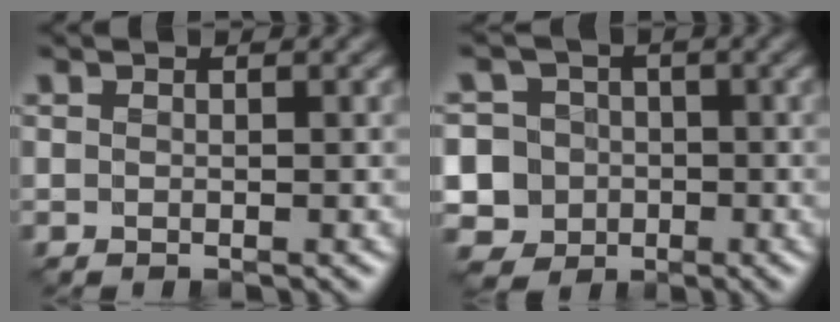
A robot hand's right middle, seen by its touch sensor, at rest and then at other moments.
{"total": 9.6, "force": [-3.8, 8.5, 2.5], "torque": [-0.046, -0.002, -0.102]}